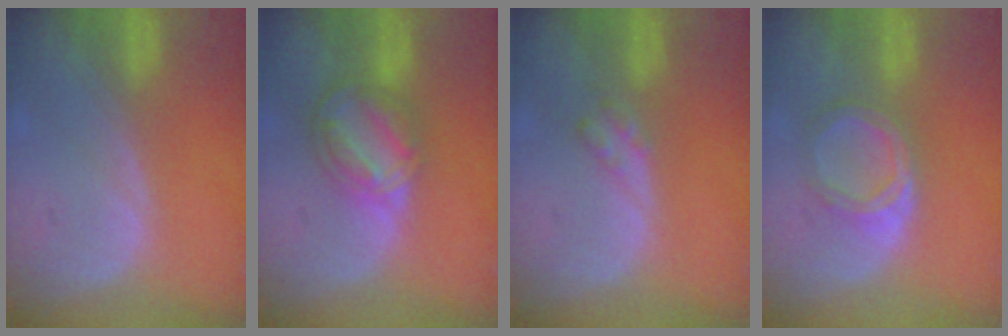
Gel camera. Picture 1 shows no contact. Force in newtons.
{"total": 8.0, "press": 6.9, "slide": 4.0}
{"total": 2.3, "press": 2.2, "slide": 0.3}
{"total": 5.0, "press": 4.7, "slide": 1.6}